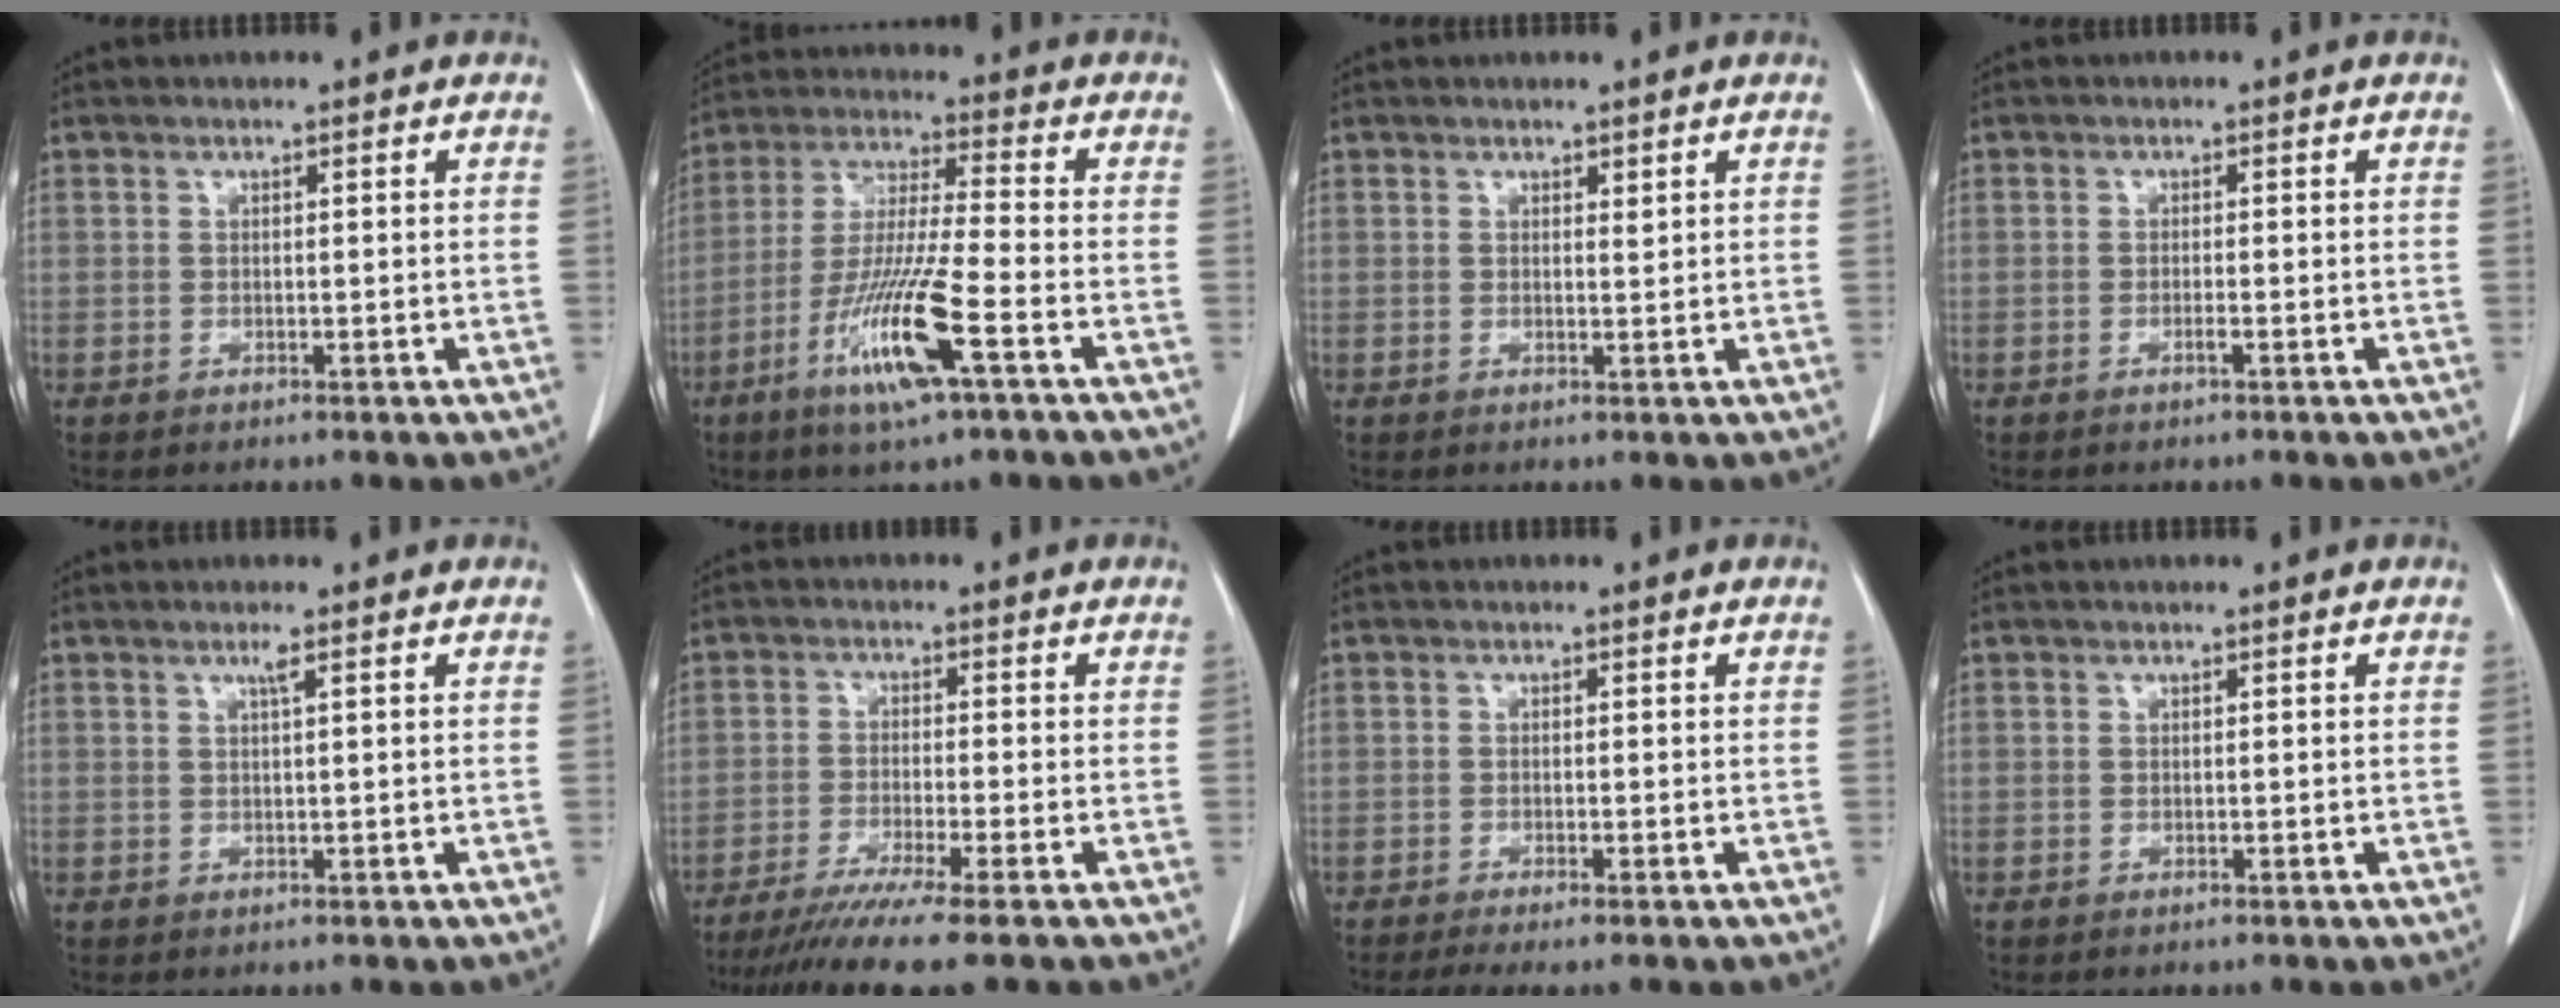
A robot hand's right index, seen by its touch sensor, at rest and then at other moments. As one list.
[{"total": 13.3, "force": [-5.9, 0.2, 12.0], "torque": [-0.239, -0.021, -0.109]}, {"total": 0.6, "force": [0.5, 0.2, 0.4], "torque": [-0.008, -0.005, 0.007]}, {"total": 0.7, "force": [-0.3, -0.1, 0.6], "torque": [-0.008, 0.002, -0.003]}, {"total": 1.2, "force": [0.6, -0.2, 1.0], "torque": [-0.023, 0.000, 0.014]}, {"total": 10.1, "force": [-8.0, -1.4, 5.9], "torque": [-0.080, -0.032, -0.125]}, {"total": 5.3, "force": [-4.2, -0.1, 3.2], "torque": [-0.049, -0.009, -0.067]}, {"total": 0.0}]